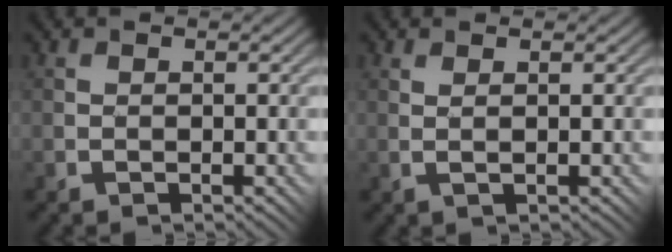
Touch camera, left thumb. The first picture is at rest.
{"total": 1.5, "force": [0.5, -0.4, 1.4], "torque": [-0.030, 0.007, 0.013]}